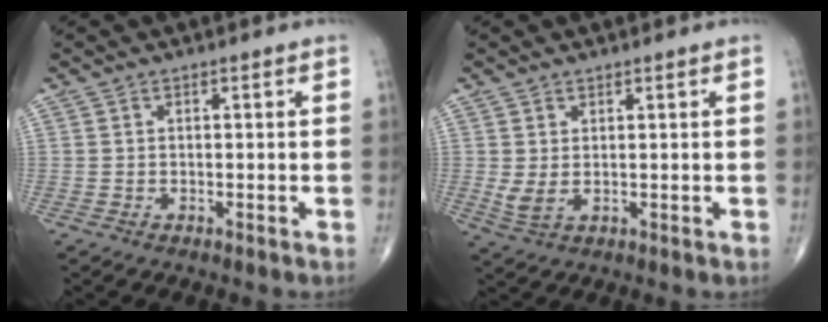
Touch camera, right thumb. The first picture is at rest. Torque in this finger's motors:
{"motor_torque": [2.69, 2.32, 0.11, -0.19, 0.01]}